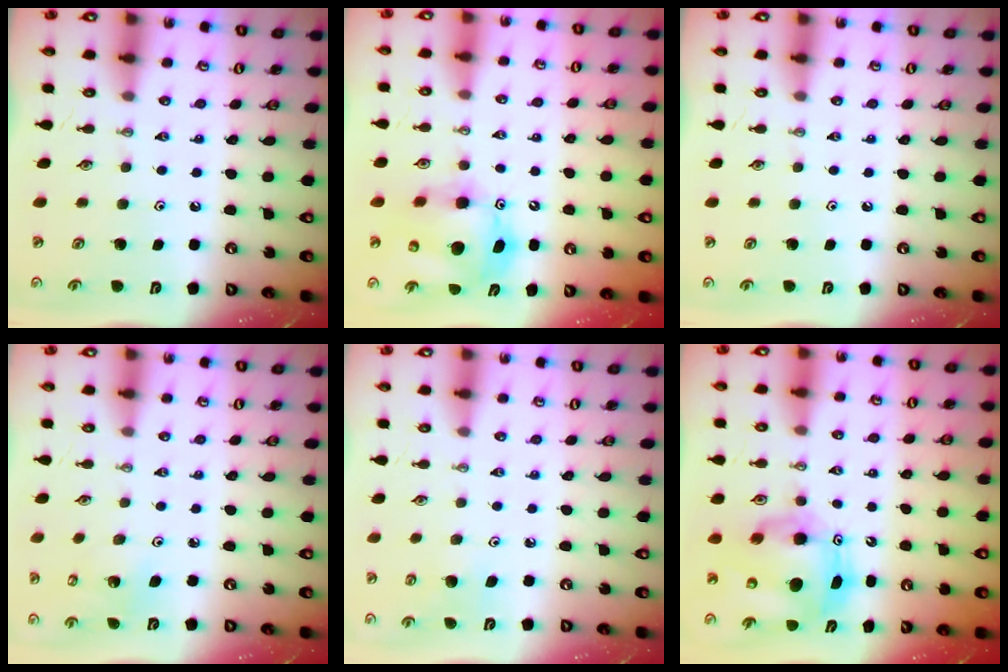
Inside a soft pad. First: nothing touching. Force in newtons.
{"total": 12.7, "press": 12.4, "slide": 2.3}
{"total": 0.0}
{"total": 4.5, "press": 4.5, "slide": 0.4}
{"total": 3.9, "press": 3.9, "slide": 0.4}
{"total": 10.5, "press": 10.4, "slide": 0.9}